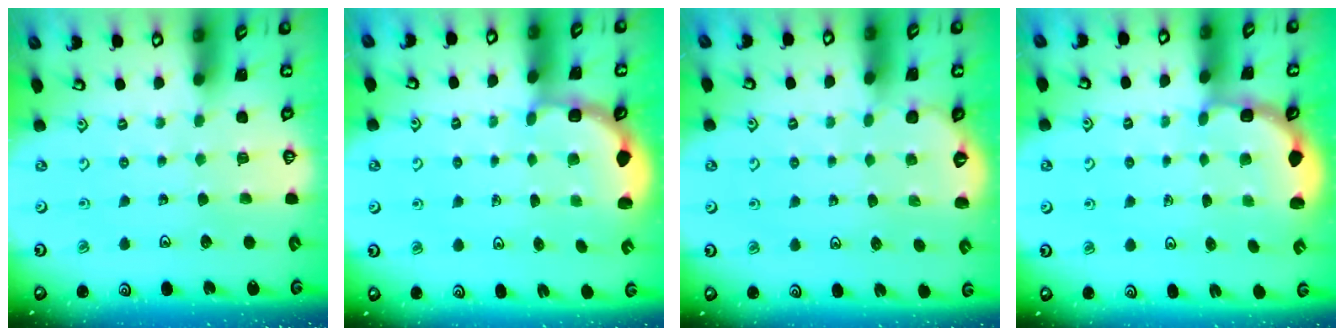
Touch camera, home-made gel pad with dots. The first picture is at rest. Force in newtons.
{"total": 3.0, "press": 2.3, "slide": 1.8}
{"total": 1.9, "press": 0.7, "slide": 1.8}
{"total": 3.0, "press": 2.3, "slide": 1.8}